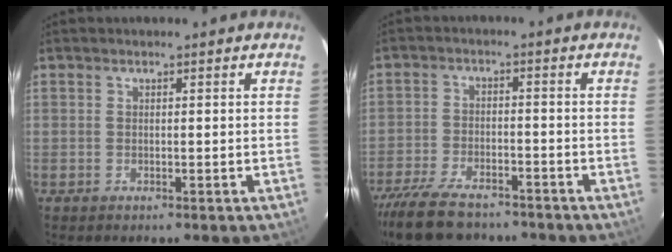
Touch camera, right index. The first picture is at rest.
{"total": 14.5, "force": [-11.8, 5.5, 6.4], "torque": [-0.152, -0.016, -0.195]}